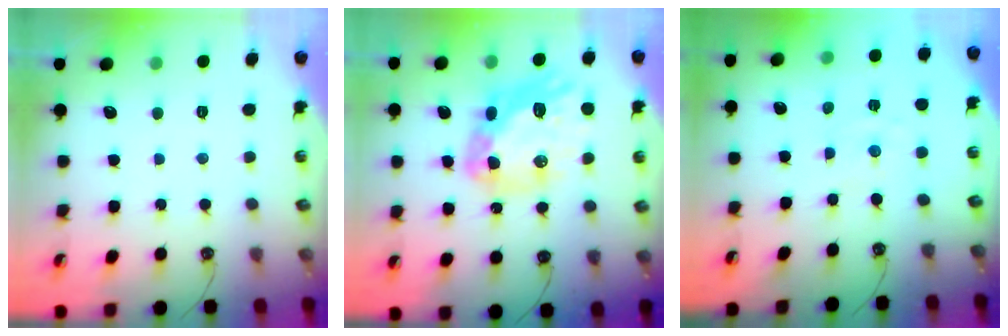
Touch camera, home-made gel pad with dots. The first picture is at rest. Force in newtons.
{"total": 18.1, "press": 18.0, "slide": 2.2}
{"total": 0.0}